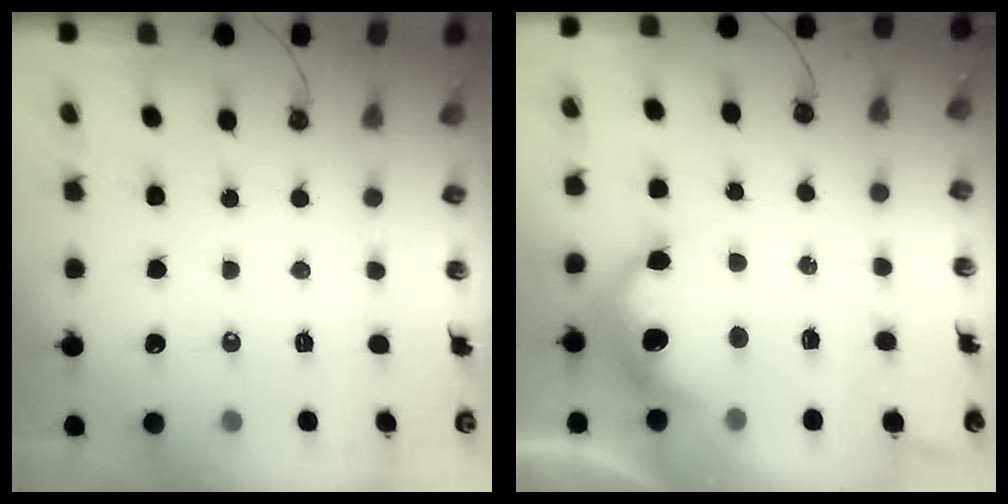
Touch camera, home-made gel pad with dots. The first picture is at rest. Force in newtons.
{"total": 17.8, "press": 17.7, "slide": 1.5}